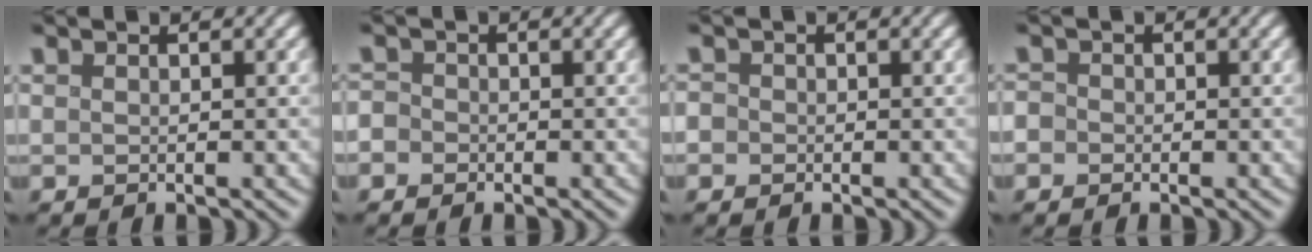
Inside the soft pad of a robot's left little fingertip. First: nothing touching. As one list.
[{"total": 3.3, "force": [-1.4, 2.9, 0.7], "torque": [-0.005, 0.009, -0.052]}, {"total": 2.9, "force": [-0.6, 2.7, 0.9], "torque": [-0.003, 0.014, -0.038]}, {"total": 3.0, "force": [-1.0, 2.7, 0.8], "torque": [-0.002, 0.011, -0.045]}]